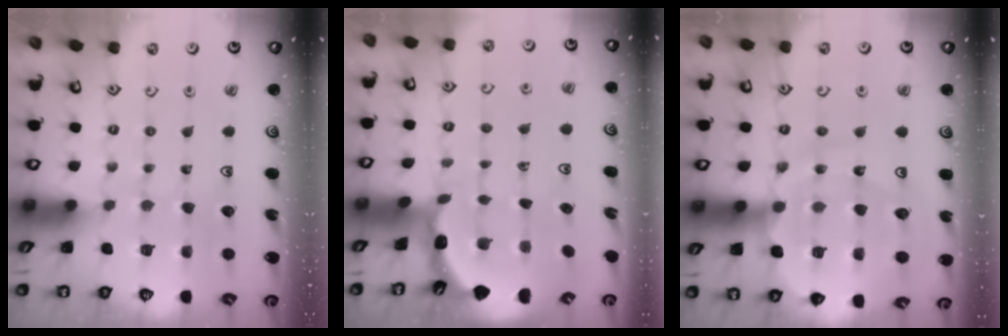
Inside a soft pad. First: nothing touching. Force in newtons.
{"total": 1.6, "press": 1.6, "slide": 0.1}
{"total": 15.4, "press": 14.9, "slide": 3.7}